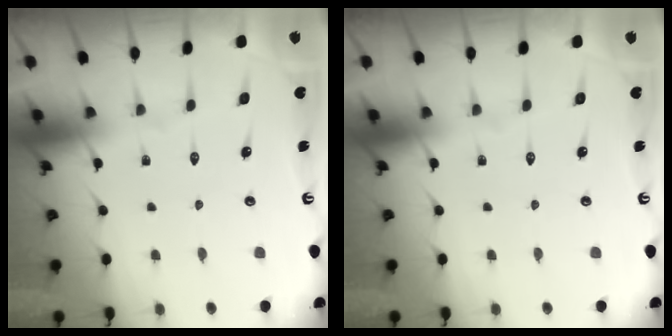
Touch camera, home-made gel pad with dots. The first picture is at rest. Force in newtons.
{"total": 0.0}